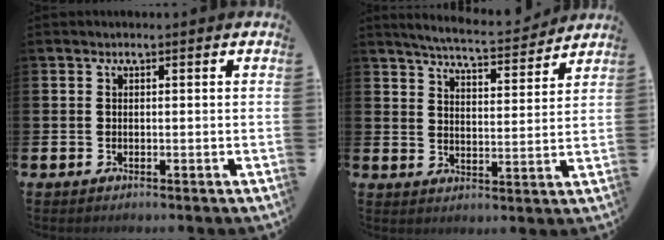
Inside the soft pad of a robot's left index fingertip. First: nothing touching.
{"total": 5.8, "force": [5.7, 0.1, 1.4], "torque": [-0.044, -0.038, 0.098]}